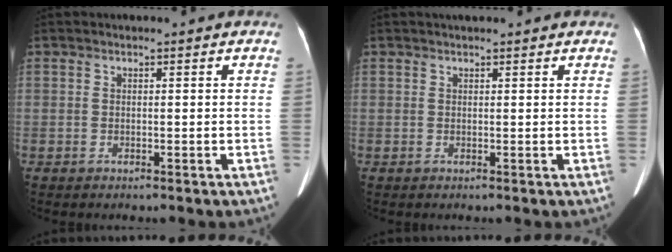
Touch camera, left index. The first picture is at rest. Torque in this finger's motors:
{"motor_torque": [0.11, -0.09, 0.00, 0.00]}